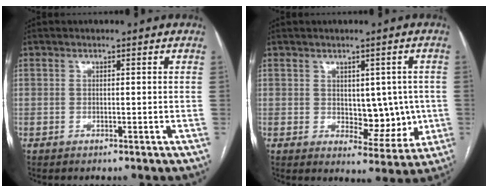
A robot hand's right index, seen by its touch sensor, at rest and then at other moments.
{"total": 7.5, "force": [0.0, 4.3, 6.1], "torque": [-0.064, 0.004, 0.015]}